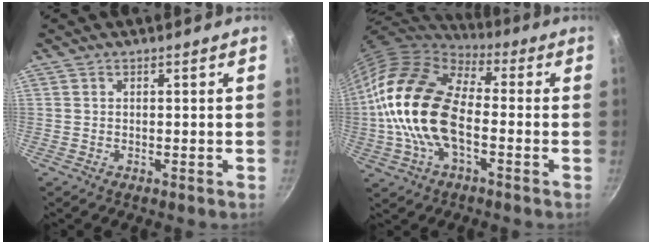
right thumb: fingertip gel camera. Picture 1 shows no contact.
{"total": 19.0, "force": [-2.0, 10.7, 15.6], "torque": [-0.275, 0.025, -0.050]}